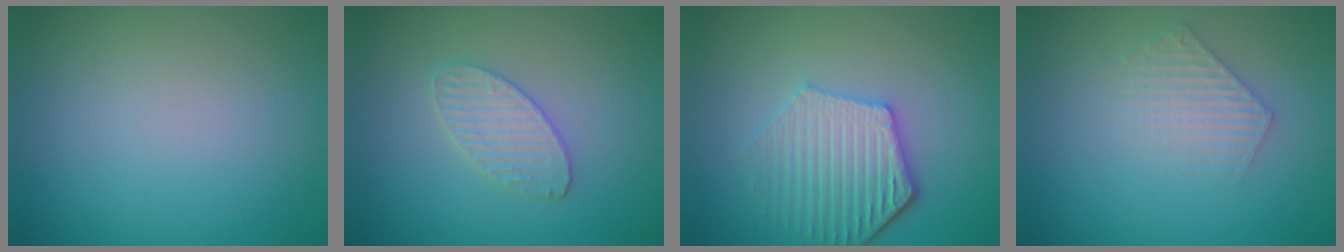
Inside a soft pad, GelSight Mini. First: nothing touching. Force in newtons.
{"total": 2.6, "press": 2.6, "slide": 0.2}
{"total": 5.3, "press": 4.2, "slide": 3.2}
{"total": 2.2, "press": 2.1, "slide": 0.4}